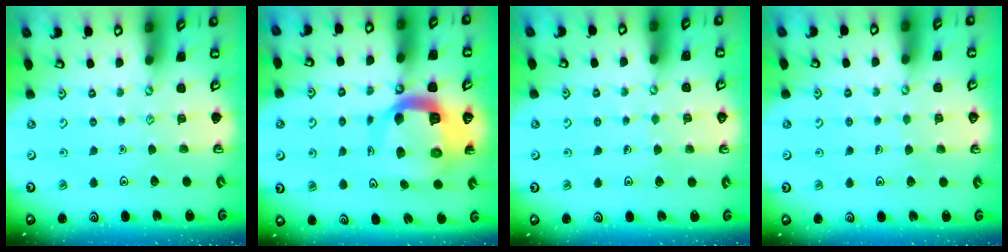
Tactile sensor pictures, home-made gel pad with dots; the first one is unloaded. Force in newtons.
{"total": 12.9, "press": 12.8, "slide": 1.6}
{"total": 3.2, "press": 3.2, "slide": 0.2}
{"total": 3.2, "press": 3.2, "slide": 0.2}